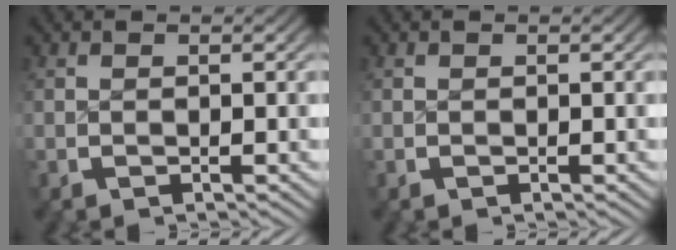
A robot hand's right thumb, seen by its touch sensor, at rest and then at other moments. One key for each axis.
{"total": 0.0}